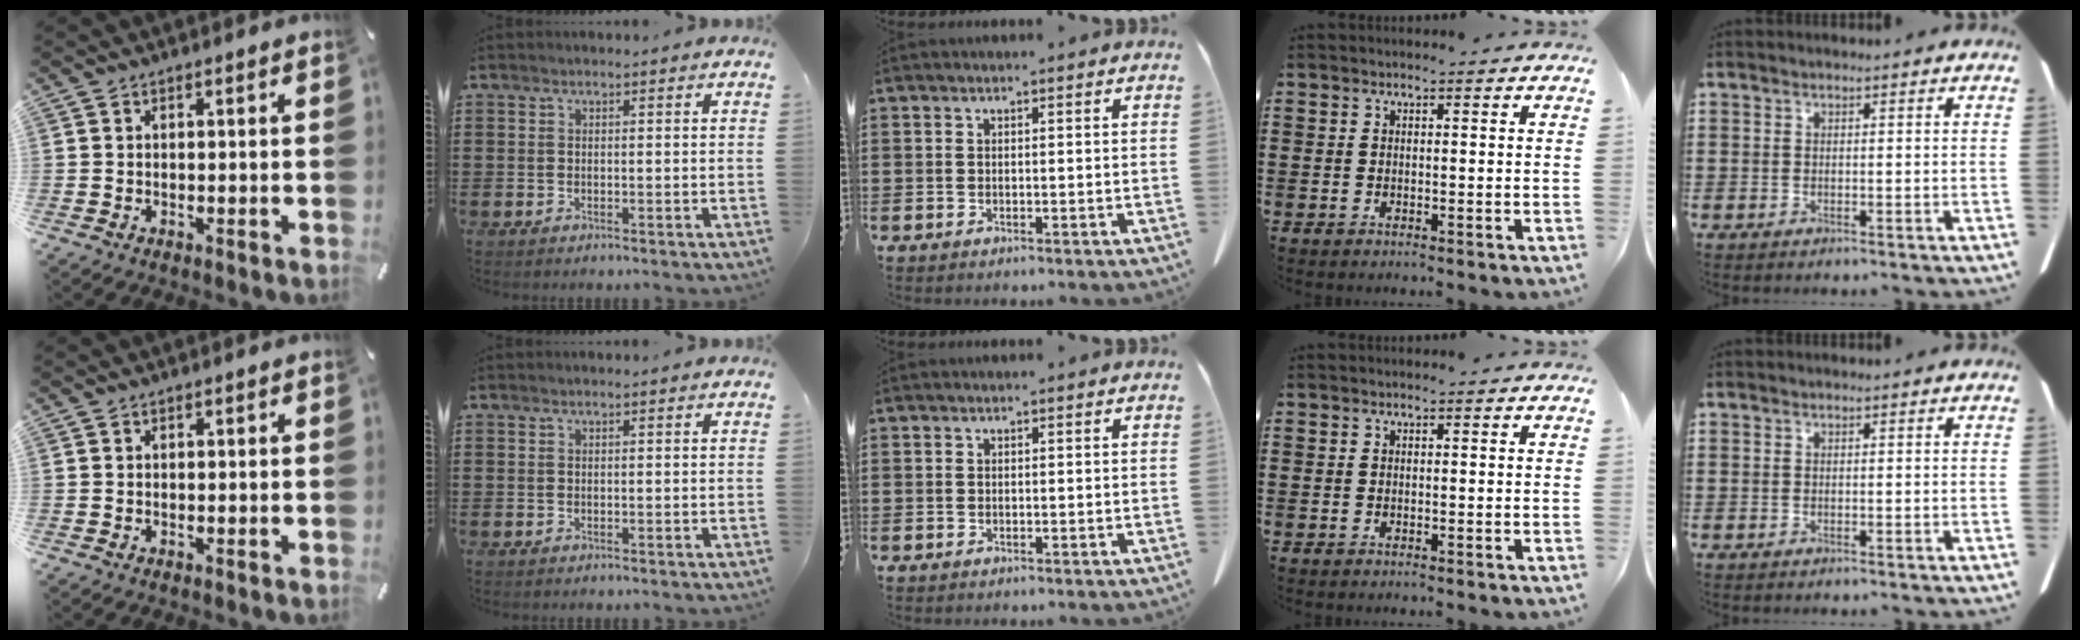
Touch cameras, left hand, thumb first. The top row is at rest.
{}